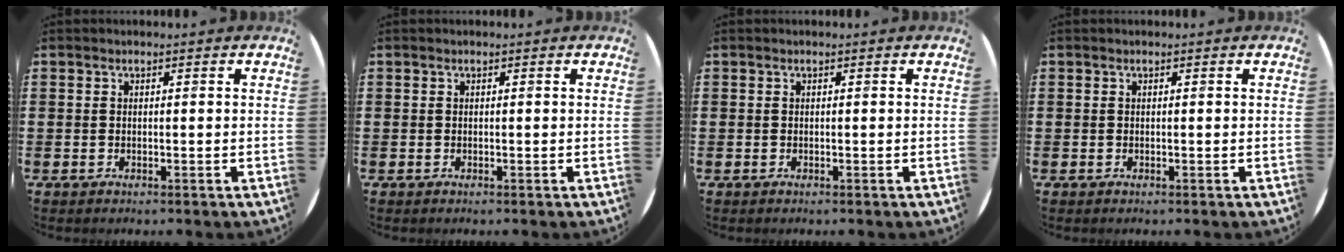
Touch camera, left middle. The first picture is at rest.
{"total": 0.0}
{"total": 0.0}
{"total": 0.0}